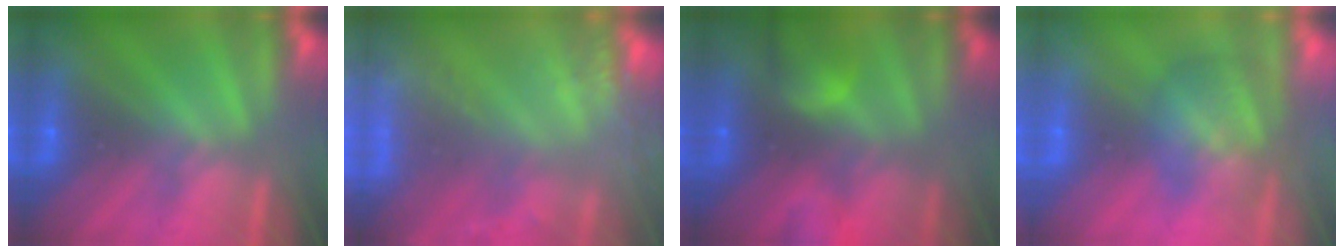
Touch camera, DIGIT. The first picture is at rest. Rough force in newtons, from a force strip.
{"total": 7.9}
{"total": 7.4}
{"total": 3.2}